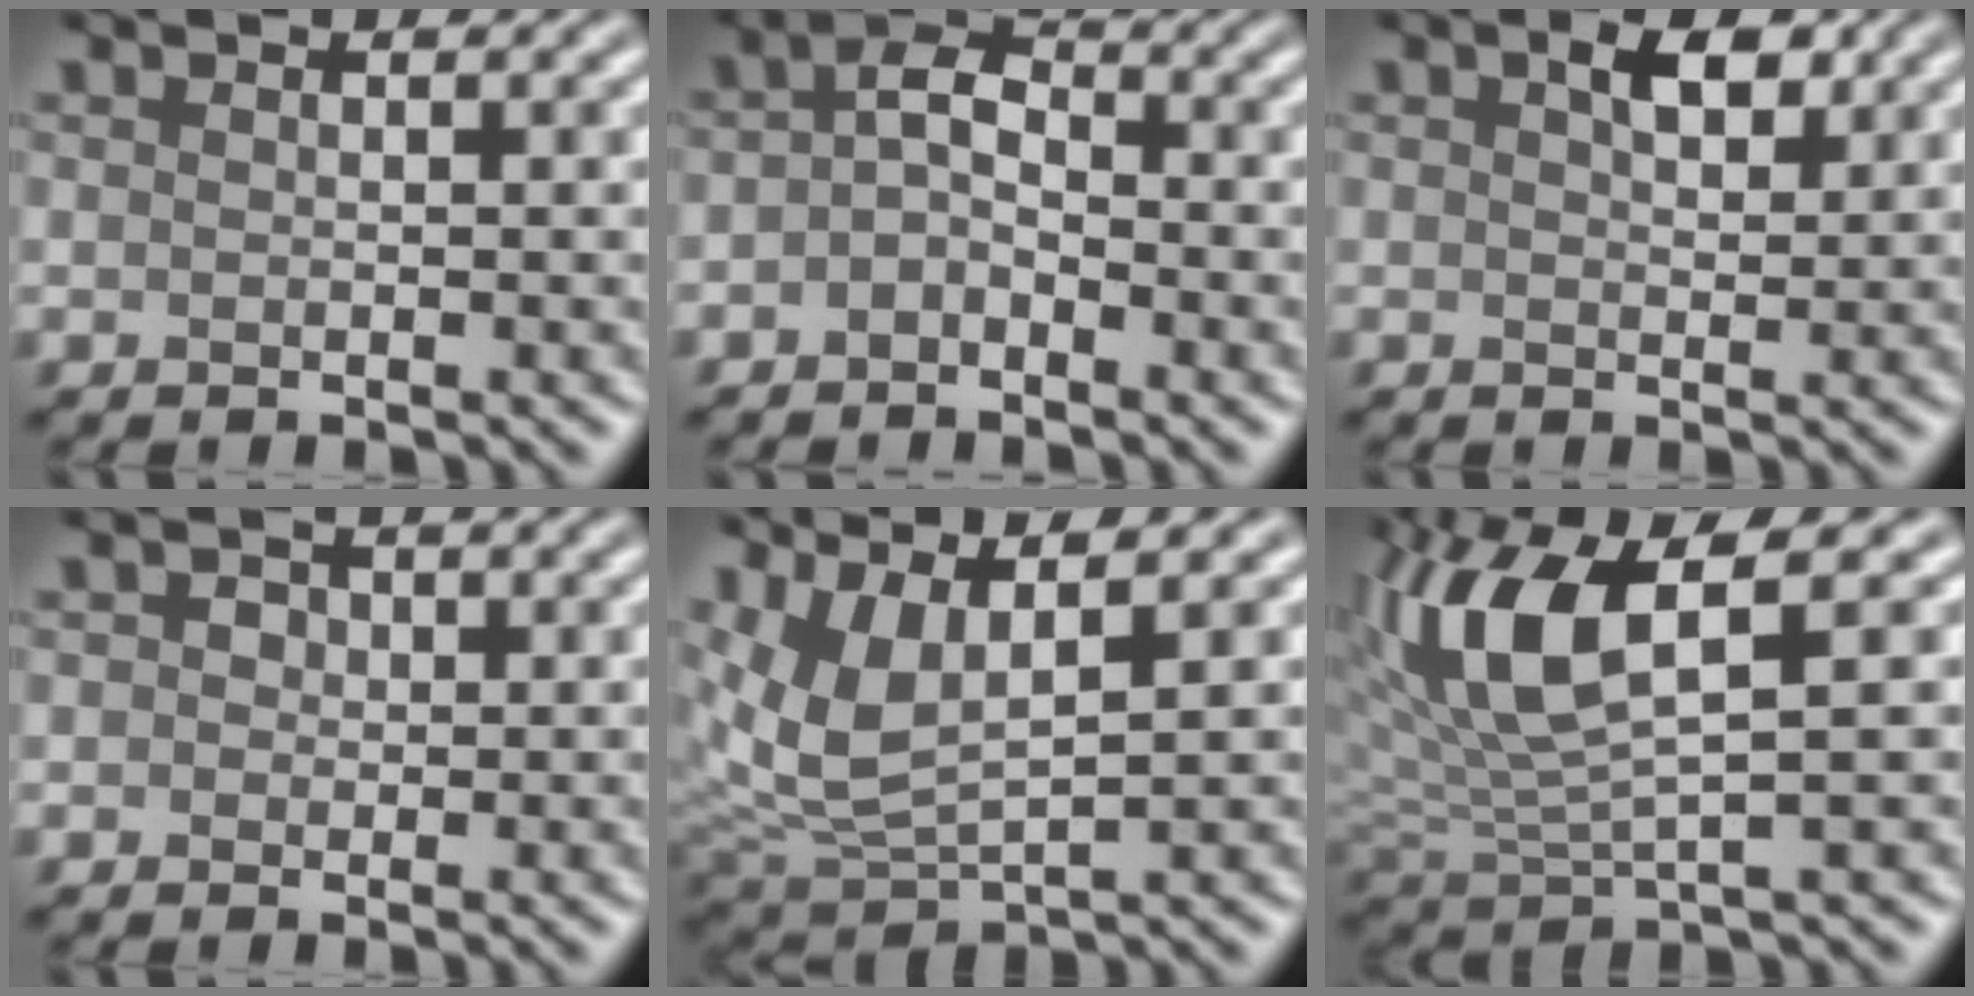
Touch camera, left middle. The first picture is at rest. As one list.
[{"total": 2.7, "force": [-1.1, 1.6, 1.8], "torque": [-0.035, 0.008, -0.030]}, {"total": 2.5, "force": [1.1, 1.3, 1.9], "torque": [-0.030, 0.003, 0.019]}, {"total": 1.9, "force": [0.4, 1.6, 0.8], "torque": [0.000, 0.008, -0.013]}, {"total": 5.6, "force": [2.5, 2.2, 4.5], "torque": [-0.113, -0.003, 0.055]}, {"total": 7.7, "force": [2.5, 2.7, 6.8], "torque": [-0.159, 0.003, 0.047]}]